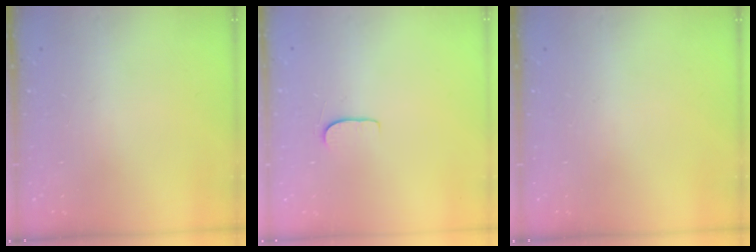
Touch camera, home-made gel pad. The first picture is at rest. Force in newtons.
{"total": 4.5, "press": 4.5, "slide": 0.4}
{"total": 0.0}